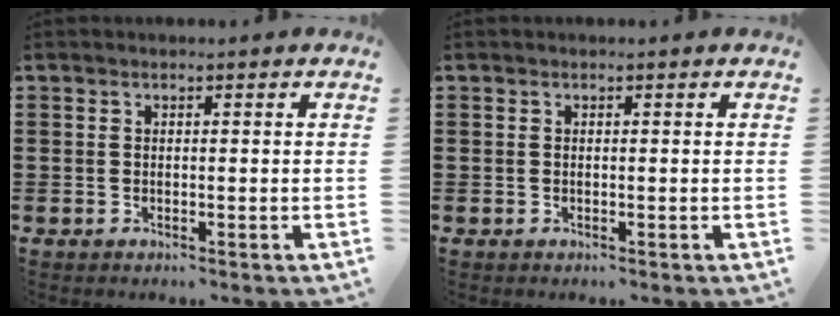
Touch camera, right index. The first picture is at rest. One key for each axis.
{"total": 0.0}